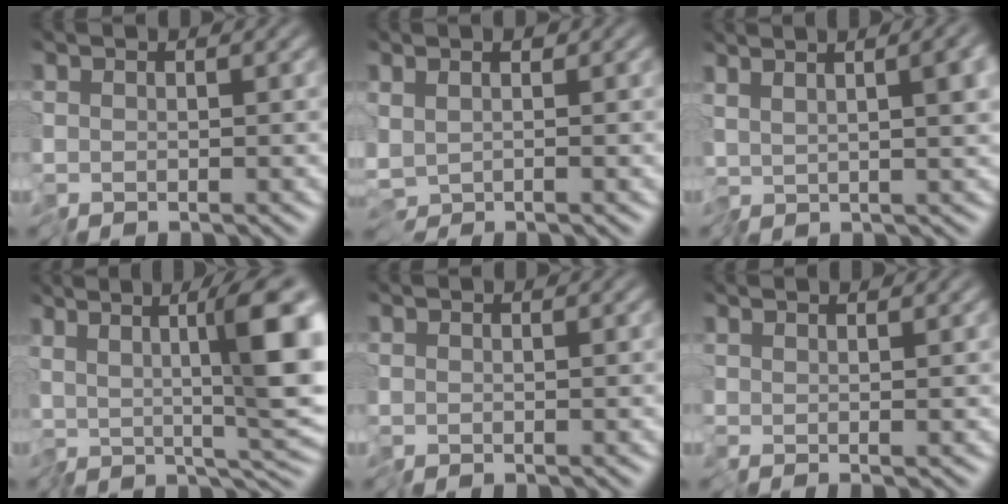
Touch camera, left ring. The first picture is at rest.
{"total": 2.2, "force": [0.0, 1.5, 1.7], "torque": [-0.031, -0.005, 0.004]}
{"total": 8.0, "force": [2.1, 3.1, 7.1], "torque": [-0.104, 0.018, 0.039]}
{"total": 9.6, "force": [2.3, 2.2, 9.1], "torque": [-0.156, 0.001, 0.040]}
{"total": 0.0}
{"total": 1.0, "force": [0.8, -0.6, 0.0], "torque": [-0.001, 0.003, 0.016]}